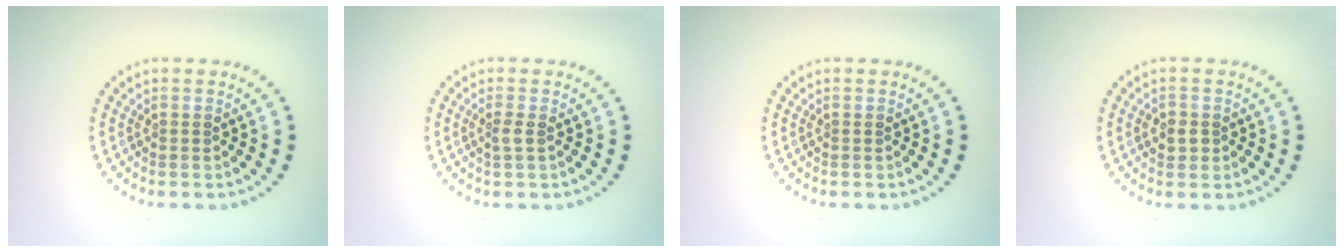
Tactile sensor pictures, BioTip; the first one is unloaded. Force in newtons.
{"total": 0.9, "press": 0.7, "slide": 0.6}
{"total": 0.0}
{"total": 1.5, "press": 1.5, "slide": 0.3}